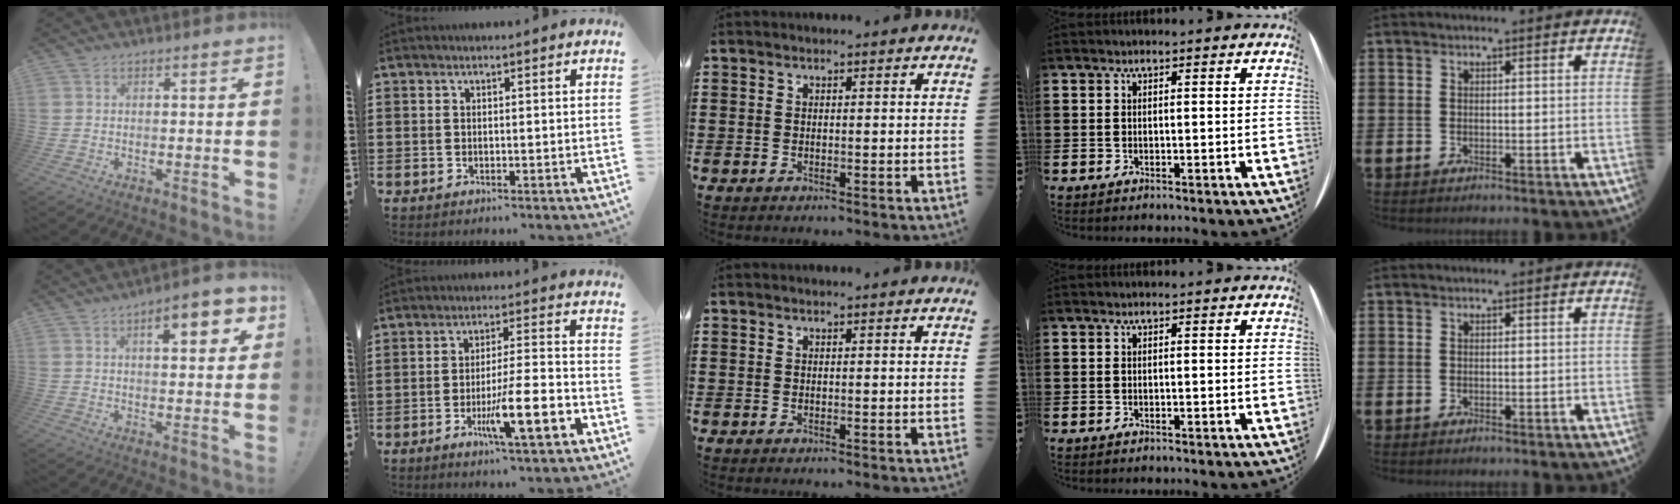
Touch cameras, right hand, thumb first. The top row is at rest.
{"thumb": {"total": 9.1, "force": [3.6, 2.8, 7.8], "torque": [-0.102, -0.008, 0.051]}, "index": {"total": 10.1, "force": [-4.4, 1.4, 9.0], "torque": [-0.156, 0.001, -0.076]}}